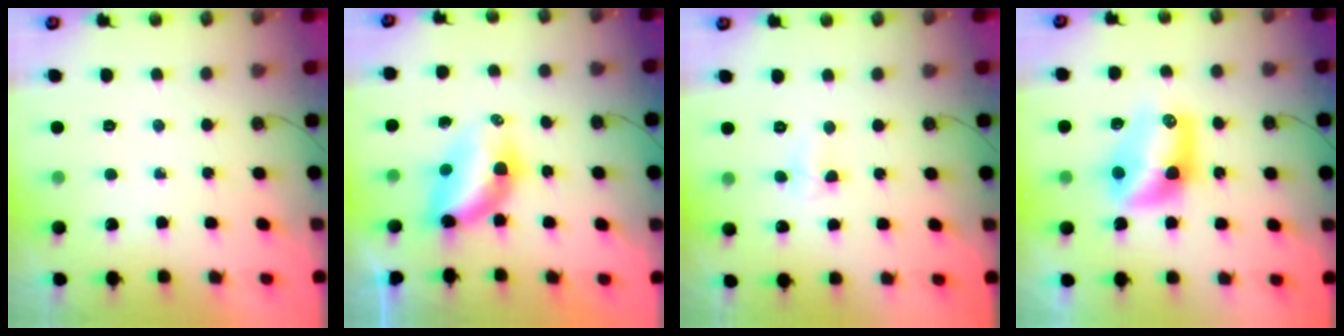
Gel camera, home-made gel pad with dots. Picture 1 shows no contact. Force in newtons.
{"total": 6.7, "press": 6.7, "slide": 0.7}
{"total": 3.7, "press": 3.6, "slide": 0.8}
{"total": 10.5, "press": 10.4, "slide": 1.5}